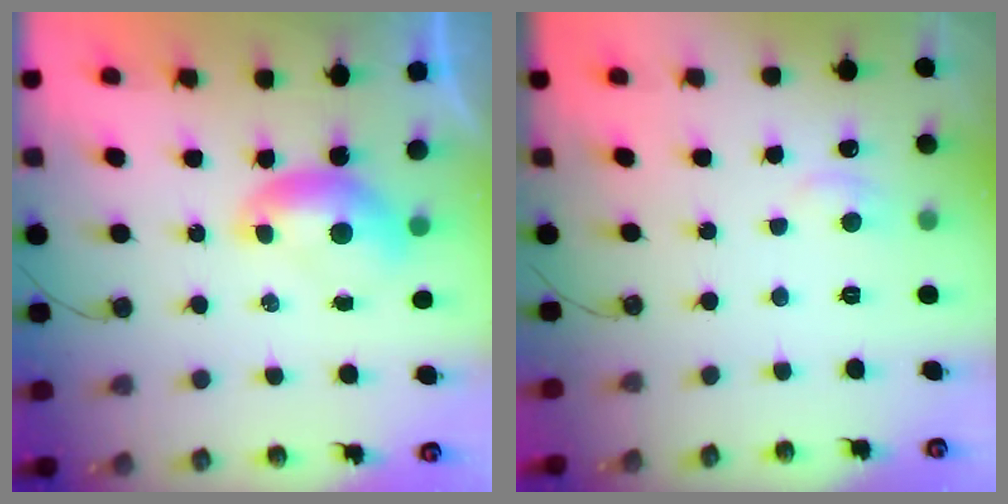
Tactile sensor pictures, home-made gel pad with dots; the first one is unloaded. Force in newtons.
{"total": 0.9, "press": 0.4, "slide": 0.8}